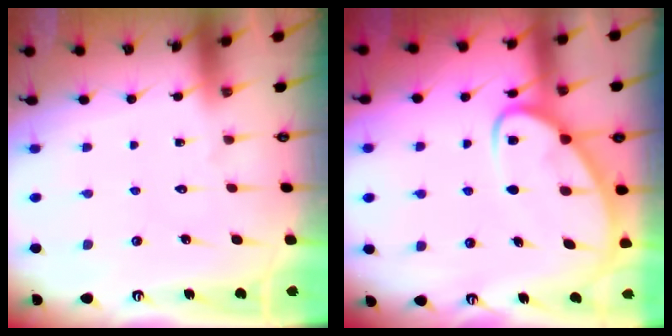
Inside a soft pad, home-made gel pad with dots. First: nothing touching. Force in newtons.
{"total": 7.2, "press": 7.1, "slide": 0.8}